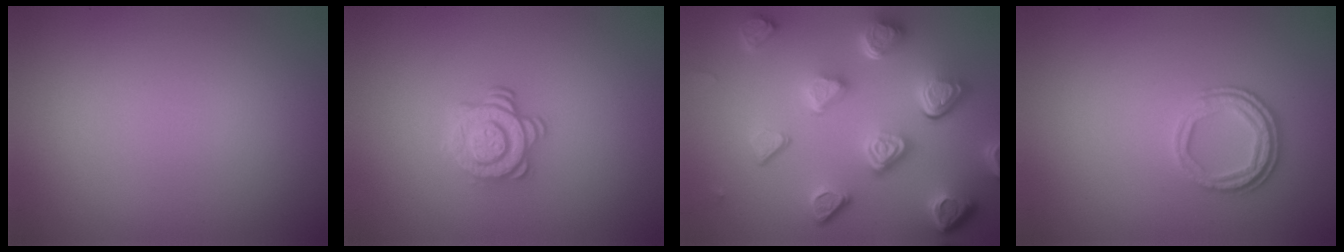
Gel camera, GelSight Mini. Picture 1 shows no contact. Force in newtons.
{"total": 2.9, "press": 2.5, "slide": 1.3}
{"total": 7.7, "press": 5.6, "slide": 5.3}
{"total": 2.5, "press": 2.1, "slide": 1.4}